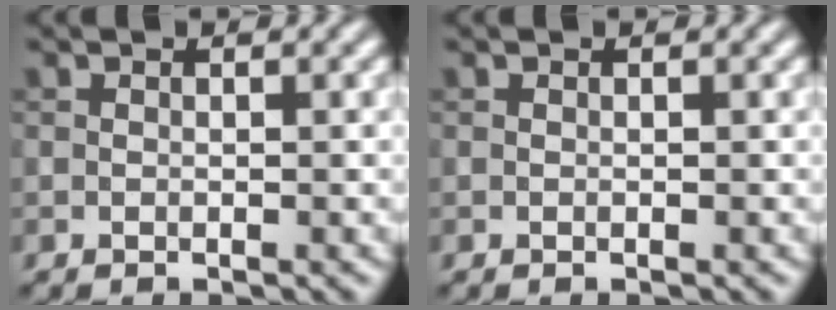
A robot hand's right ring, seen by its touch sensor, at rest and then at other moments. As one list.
[{"total": 0.0}]